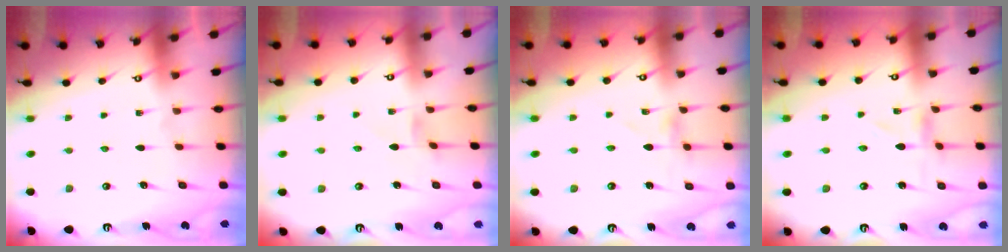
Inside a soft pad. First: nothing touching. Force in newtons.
{"total": 1.0, "press": 1.0, "slide": 0.2}
{"total": 0.0}
{"total": 0.0}